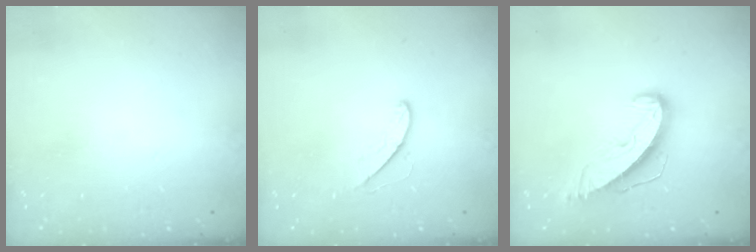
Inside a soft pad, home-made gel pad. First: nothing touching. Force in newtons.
{"total": 4.6, "press": 4.6, "slide": 0.3}
{"total": 9.4, "press": 9.4, "slide": 0.4}